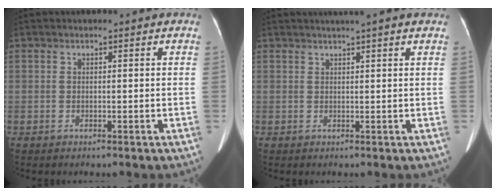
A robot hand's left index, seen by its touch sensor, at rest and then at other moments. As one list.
[{"total": 4.4, "force": [3.5, -0.1, 2.6], "torque": [-0.039, 0.028, 0.047]}]